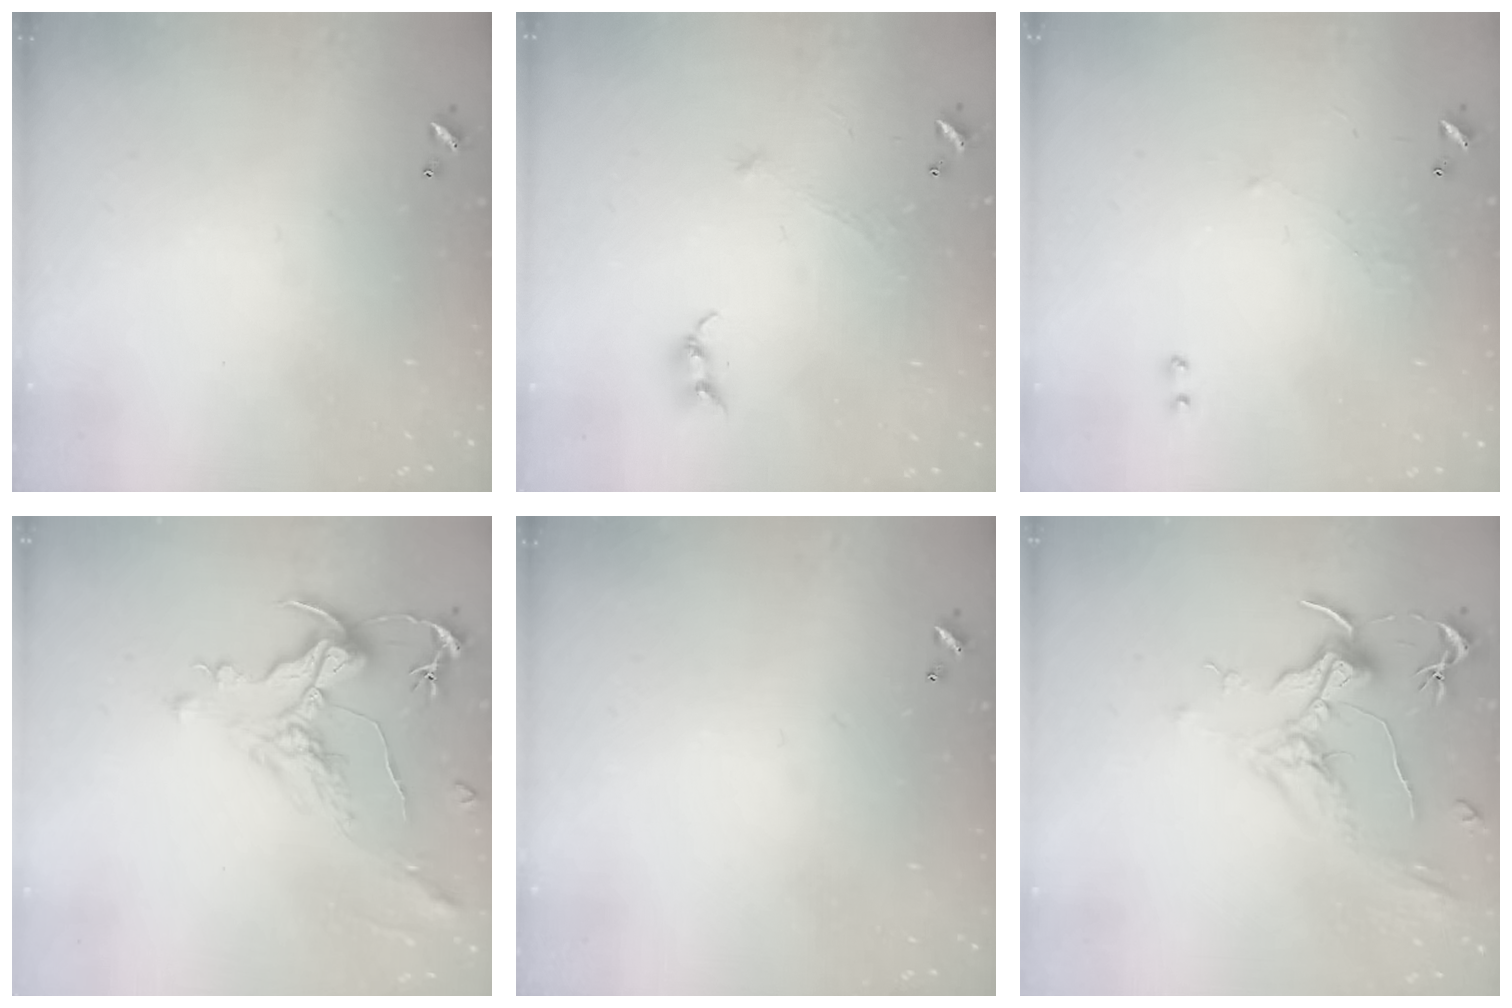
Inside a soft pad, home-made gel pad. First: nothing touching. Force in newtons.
{"total": 0.8, "press": 0.6, "slide": 0.5}
{"total": 0.7, "press": 0.2, "slide": 0.7}
{"total": 1.2, "press": 0.7, "slide": 1.0}
{"total": 0.0}
{"total": 1.9, "press": 1.7, "slide": 0.9}